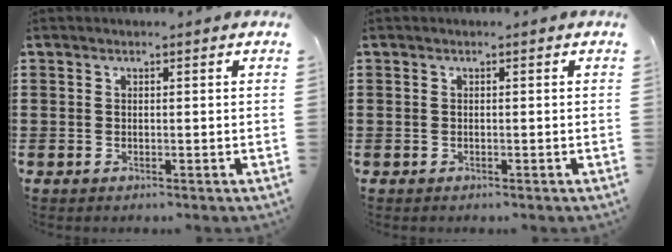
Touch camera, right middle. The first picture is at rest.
{"total": 0.0}